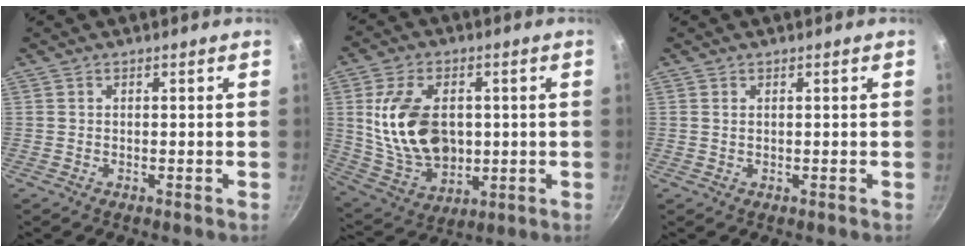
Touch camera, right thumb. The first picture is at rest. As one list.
[{"total": 17.5, "force": [1.4, 11.8, 12.8], "torque": [-0.215, -0.008, 0.042]}, {"total": 0.6, "force": [0.2, 0.4, 0.4], "torque": [-0.007, 0.001, 0.004]}]